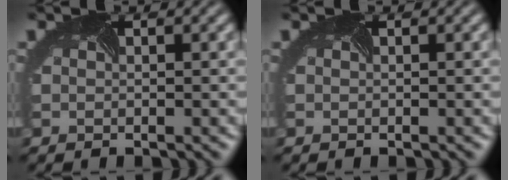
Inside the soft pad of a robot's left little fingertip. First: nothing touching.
{"total": 0.0}